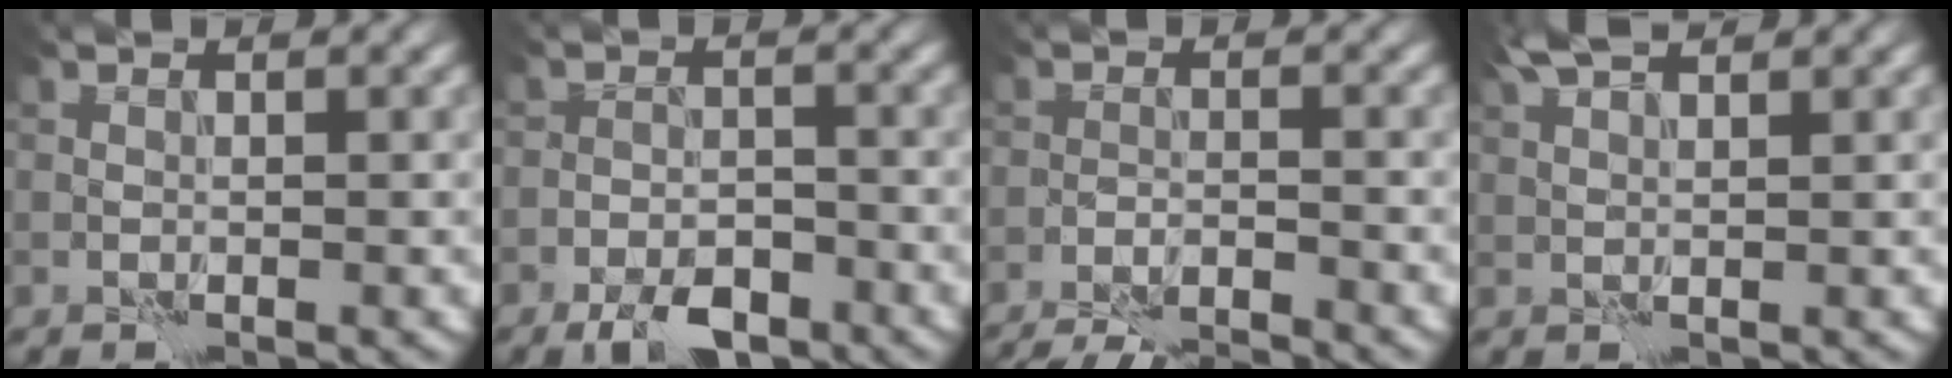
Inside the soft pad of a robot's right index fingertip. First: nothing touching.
{"total": 4.3, "force": [-3.4, 1.6, 2.1], "torque": [-0.024, -0.005, -0.056]}
{"total": 8.1, "force": [-7.8, 1.1, 2.0], "torque": [-0.024, -0.006, -0.114]}
{"total": 3.1, "force": [2.6, 0.5, 1.7], "torque": [-0.043, 0.009, 0.048]}